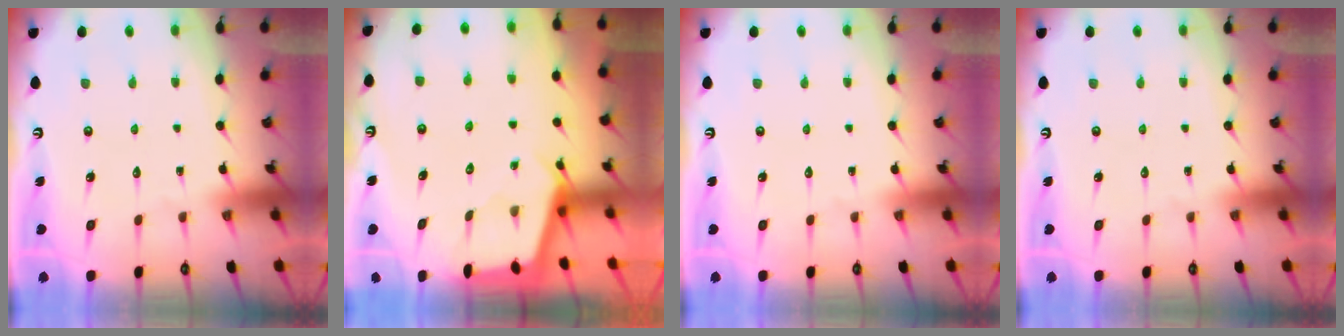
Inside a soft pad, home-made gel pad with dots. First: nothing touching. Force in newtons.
{"total": 2.6, "press": 2.6, "slide": 0.3}
{"total": 0.0}
{"total": 0.0}